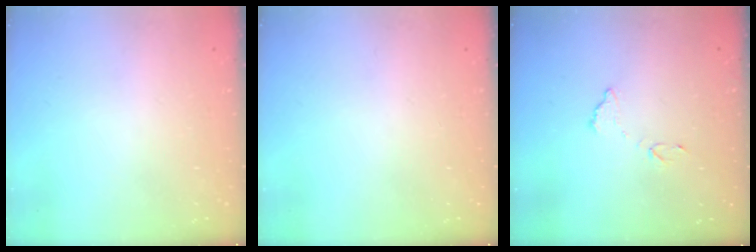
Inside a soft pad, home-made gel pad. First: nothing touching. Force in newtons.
{"total": 0.0}
{"total": 7.1, "press": 7.1, "slide": 0.3}